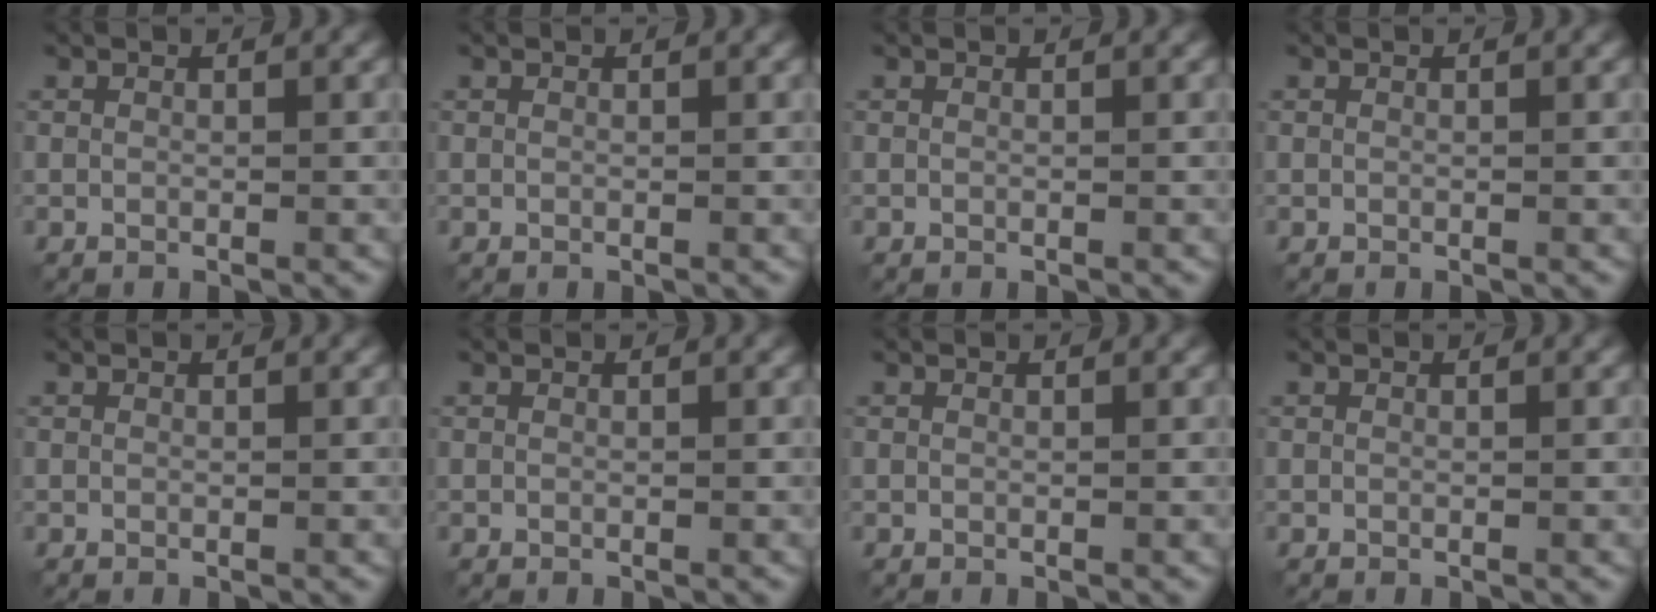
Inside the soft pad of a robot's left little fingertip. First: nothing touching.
{"total": 0.0}
{"total": 0.0}
{"total": 0.0}
{"total": 0.0}
{"total": 0.0}
{"total": 0.0}
{"total": 0.0}